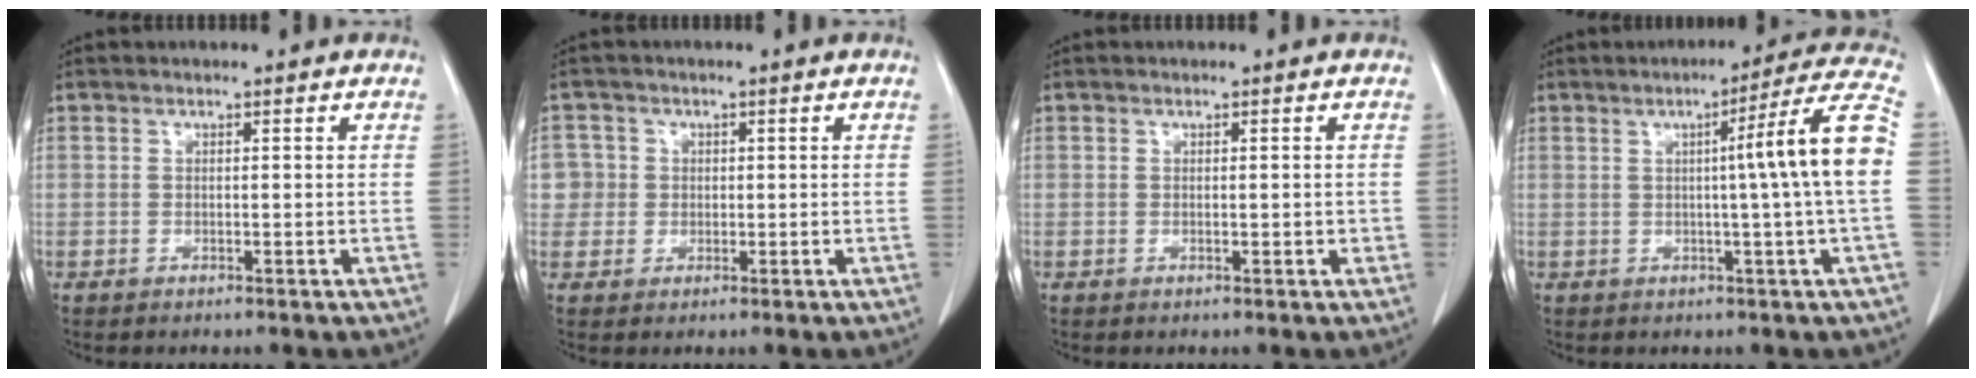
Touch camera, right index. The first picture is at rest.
{"total": 4.9, "force": [0.4, 4.9, 0.2], "torque": [0.003, 0.021, 0.010]}
{"total": 1.6, "force": [-0.2, 0.8, 1.4], "torque": [-0.027, 0.003, 0.002]}
{"total": 11.7, "force": [0.4, -1.9, 11.6], "torque": [-0.155, 0.009, 0.003]}